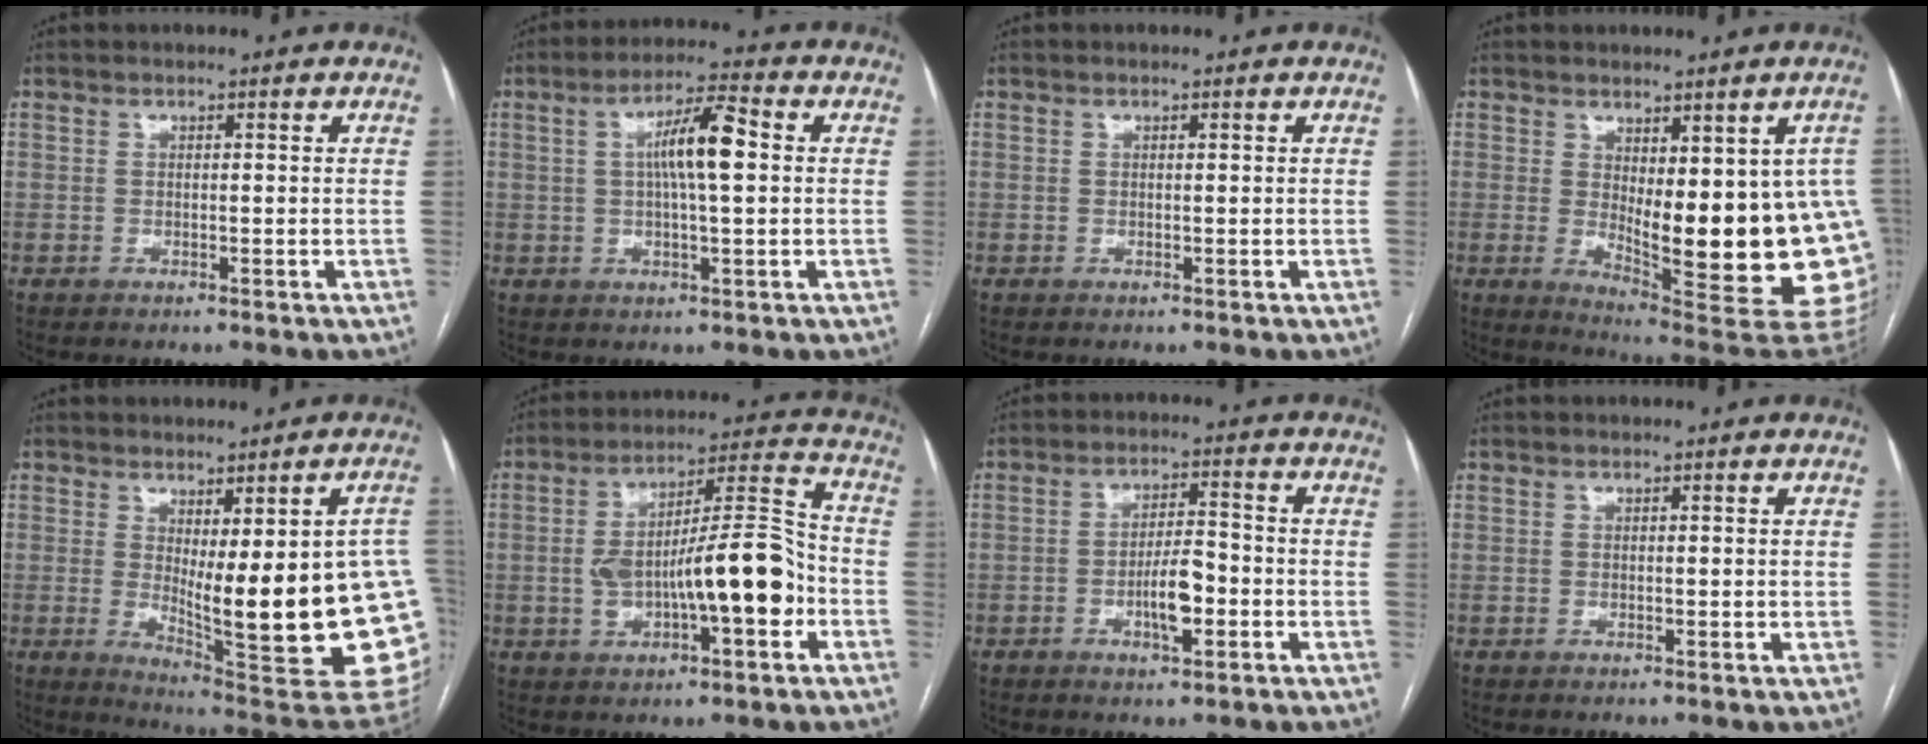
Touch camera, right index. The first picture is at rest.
{"total": 8.3, "force": [1.0, 1.5, 8.1], "torque": [-0.146, 0.021, 0.012]}
{"total": 0.0}
{"total": 20.9, "force": [-1.5, 5.0, 20.2], "torque": [-0.175, -0.021, 0.003]}
{"total": 23.7, "force": [-1.6, 3.9, 23.3], "torque": [-0.211, -0.025, -0.004]}
{"total": 15.4, "force": [-3.0, 3.9, 14.6], "torque": [-0.246, 0.028, -0.041]}
{"total": 6.1, "force": [-1.9, 1.6, 5.6], "torque": [-0.102, 0.004, -0.031]}
{"total": 0.6, "force": [0.2, 0.2, 0.5], "torque": [-0.010, -0.002, 0.005]}